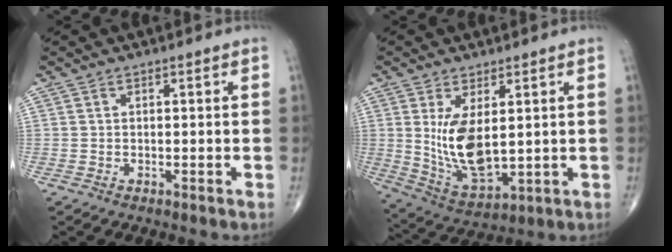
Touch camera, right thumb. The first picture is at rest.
{"total": 11.3, "force": [1.7, 5.4, 9.8], "torque": [-0.173, -0.025, 0.050]}